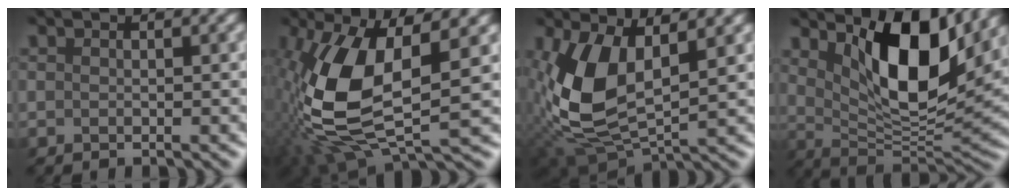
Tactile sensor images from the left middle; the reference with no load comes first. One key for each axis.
{"total": 10.2, "fx": -0.2, "fy": 4.6, "fz": 9.1, "tx": -0.228, "ty": -0.009, "tz": -0.001}
{"total": 8.2, "fx": 1.0, "fy": 4.2, "fz": 7.0, "tx": -0.178, "ty": -0.001, "tz": 0.016}
{"total": 8.8, "fx": 4.1, "fy": 2.8, "fz": 7.3, "tx": -0.132, "ty": -0.017, "tz": 0.071}